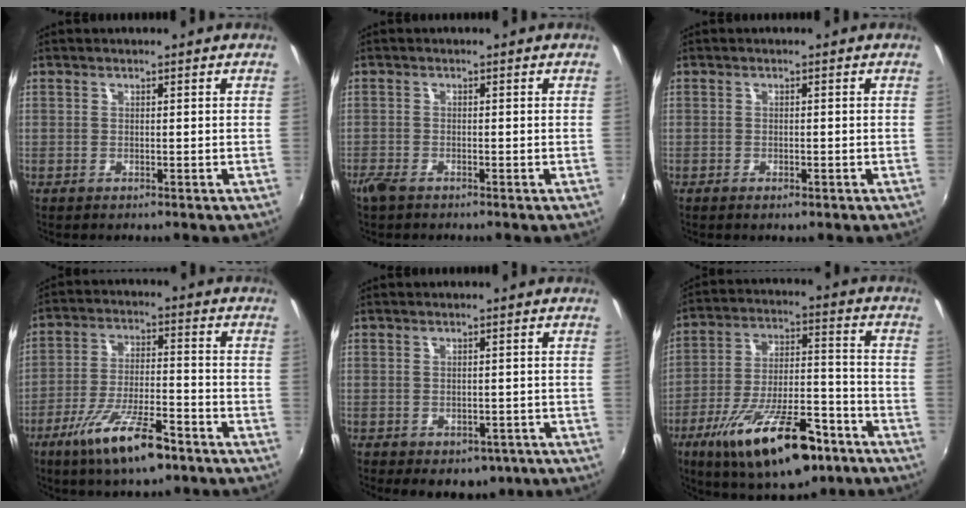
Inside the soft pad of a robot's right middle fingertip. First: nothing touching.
{"total": 2.6, "force": [-2.1, 0.9, 1.3], "torque": [-0.034, -0.008, -0.043]}
{"total": 1.6, "force": [-1.0, 0.8, 1.0], "torque": [-0.017, -0.004, -0.018]}
{"total": 13.6, "force": [-8.6, 3.5, 10.0], "torque": [-0.203, -0.023, -0.151]}
{"total": 6.2, "force": [-3.3, 4.2, 3.3], "torque": [-0.060, -0.020, -0.034]}
{"total": 22.5, "force": [-13.4, 8.3, 16.0], "torque": [-0.277, -0.022, -0.205]}